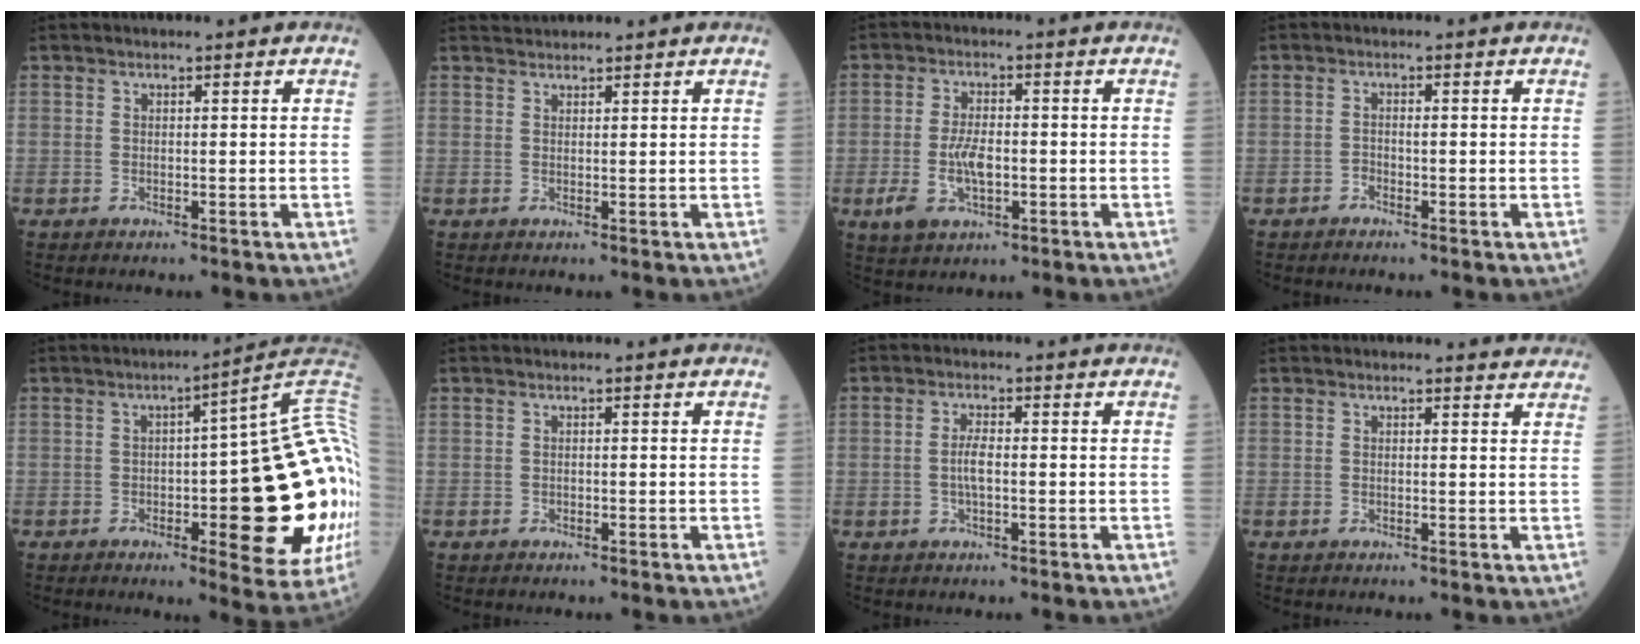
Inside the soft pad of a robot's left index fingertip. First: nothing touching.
{"total": 1.9, "force": [1.9, 0.0, 0.0], "torque": [-0.005, 0.023, 0.040]}
{"total": 6.1, "force": [-1.4, 2.9, 5.2], "torque": [-0.117, 0.002, -0.020]}
{"total": 0.8, "force": [-0.6, 0.2, 0.4], "torque": [-0.004, 0.002, -0.012]}
{"total": 25.0, "force": [-1.2, 4.8, 24.5], "torque": [-0.217, 0.026, -0.007]}
{"total": 0.0}
{"total": 2.6, "force": [-0.3, 0.7, 2.5], "torque": [-0.055, 0.002, -0.007]}
{"total": 2.6, "force": [2.6, 0.4, -0.1], "torque": [-0.001, -0.009, 0.011]}